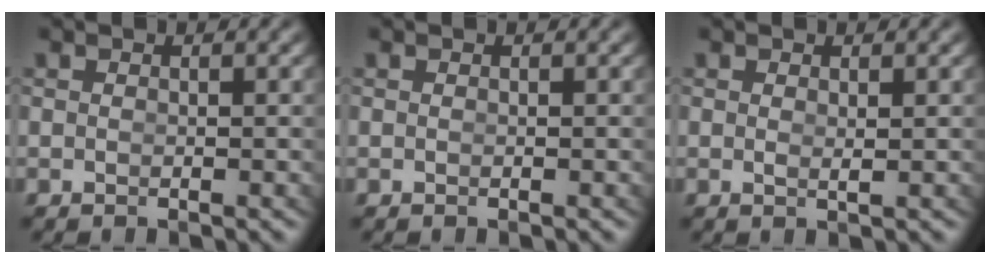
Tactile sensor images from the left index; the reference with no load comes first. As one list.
[{"total": 0.0}, {"total": 0.7, "force": [0.2, -0.4, 0.5], "torque": [-0.010, -0.012, 0.011]}]